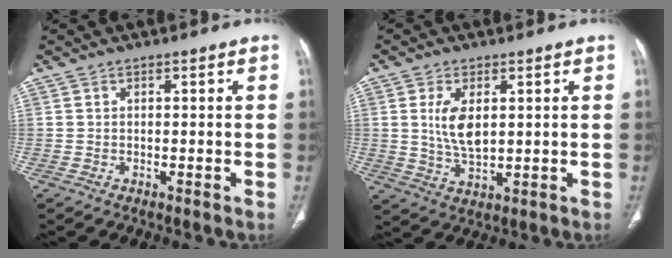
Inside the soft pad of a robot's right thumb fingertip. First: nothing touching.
{"total": 7.1, "force": [1.4, 3.6, 6.0], "torque": [-0.114, -0.011, 0.034]}